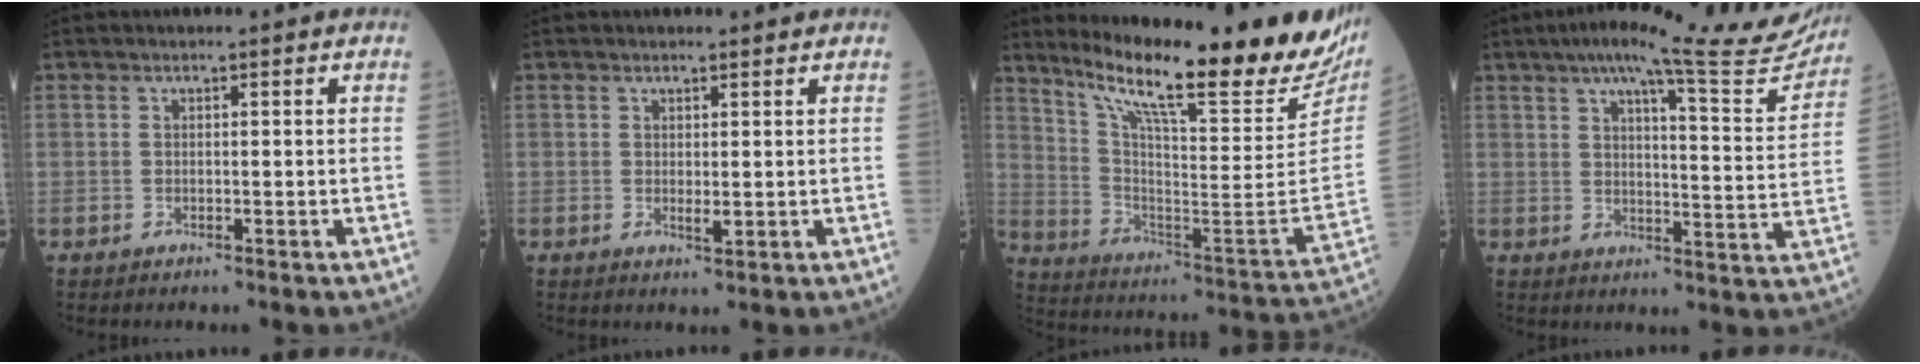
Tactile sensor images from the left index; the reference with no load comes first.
{"total": 1.5, "force": [0.6, 0.6, 1.2], "torque": [-0.024, -0.010, 0.013]}
{"total": 27.0, "force": [22.1, 2.0, 15.5], "torque": [-0.259, -0.087, 0.315]}
{"total": 20.5, "force": [18.2, 1.8, 9.3], "torque": [-0.123, -0.034, 0.215]}